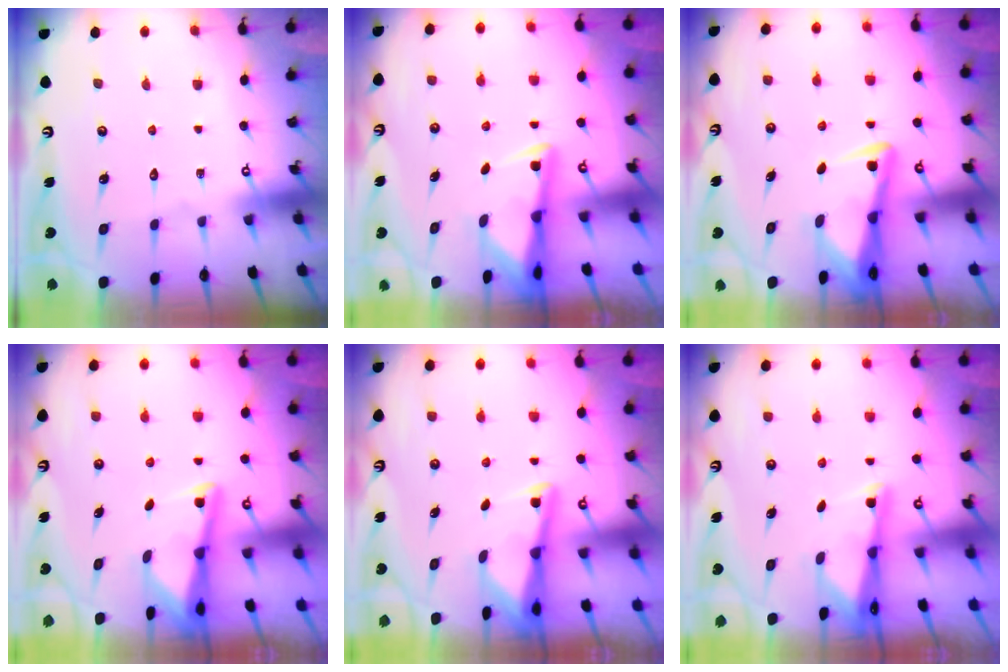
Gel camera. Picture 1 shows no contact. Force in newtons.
{"total": 3.1, "press": 3.0, "slide": 0.6}
{"total": 3.9, "press": 3.9, "slide": 0.6}
{"total": 2.9, "press": 2.9, "slide": 0.4}
{"total": 2.9, "press": 2.9, "slide": 0.4}
{"total": 1.9, "press": 1.9, "slide": 0.4}